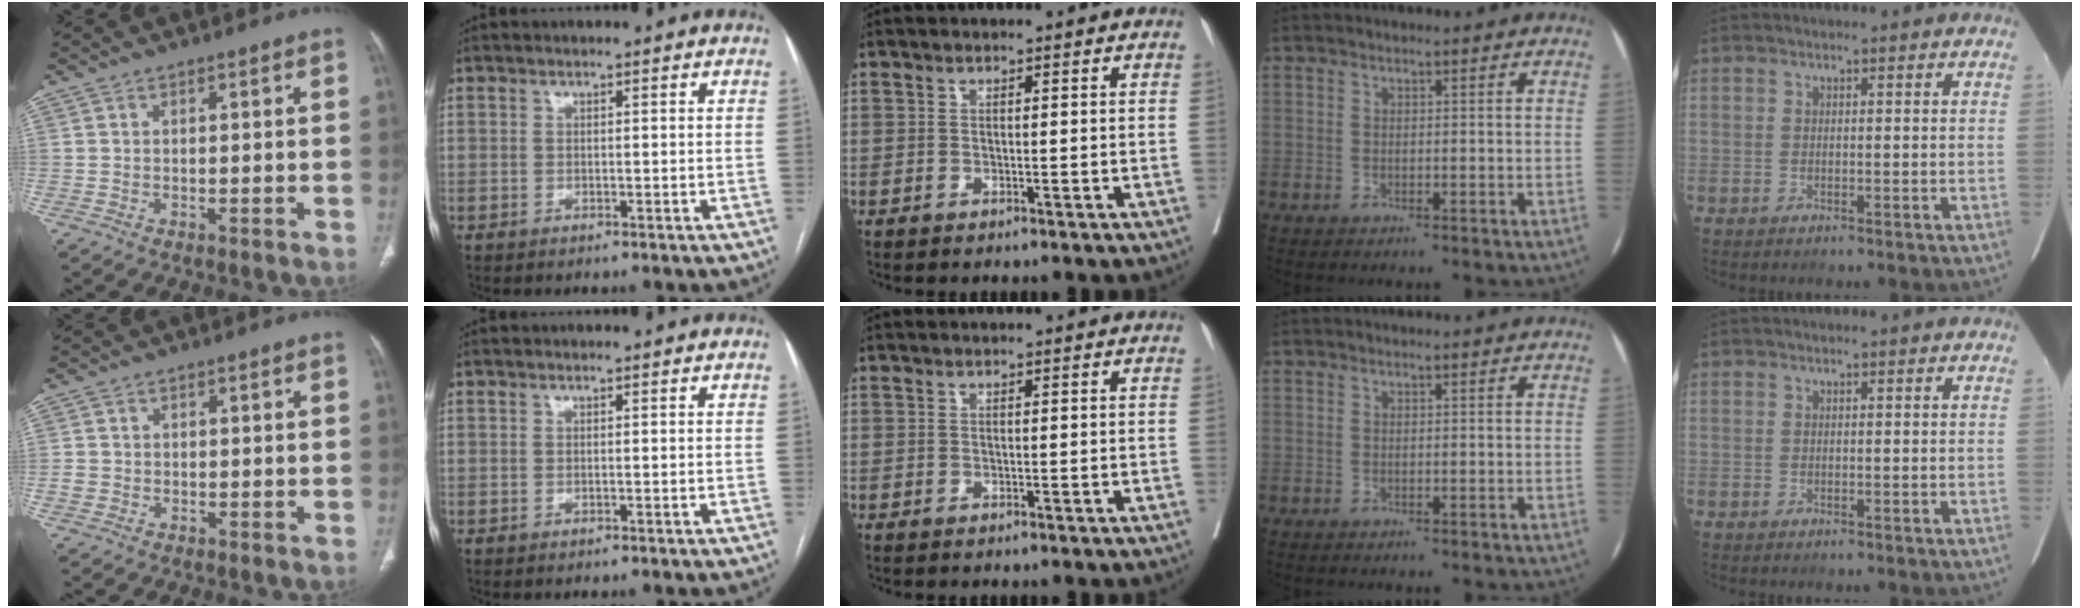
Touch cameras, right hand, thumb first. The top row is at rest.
{"thumb": {"total": 1.6, "force": [-0.4, 1.5, 0.5], "torque": [-0.007, 0.004, -0.009]}}